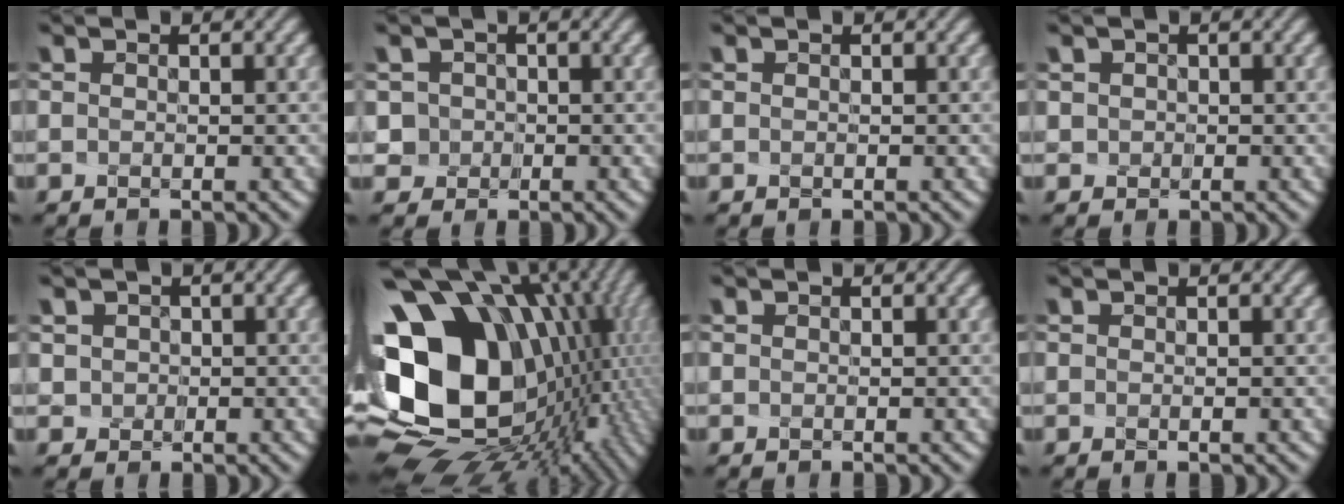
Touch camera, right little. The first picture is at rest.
{"total": 2.1, "force": [0.1, 2.1, -0.1], "torque": [-0.001, 0.009, -0.002]}
{"total": 0.0}
{"total": 1.0, "force": [0.2, 0.9, 0.0], "torque": [-0.011, 0.012, -0.006]}
{"total": 1.7, "force": [0.4, 1.7, 0.2], "torque": [-0.019, 0.009, 0.004]}
{"total": 18.3, "force": [0.0, 14.3, 11.4], "torque": [-0.227, -0.010, 0.030]}
{"total": 0.0}
{"total": 0.0}